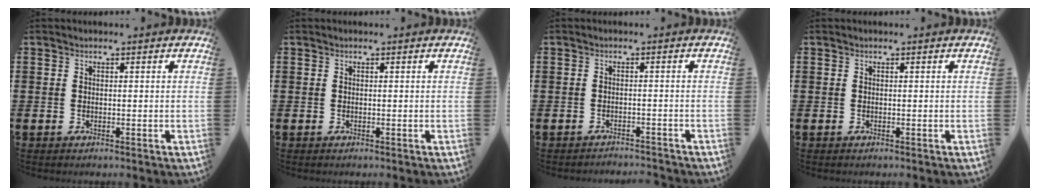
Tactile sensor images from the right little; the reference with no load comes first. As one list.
[{"total": 0.0}, {"total": 1.3, "force": [-1.3, -0.1, -0.2], "torque": [-0.001, 0.004, -0.029]}, {"total": 0.0}]